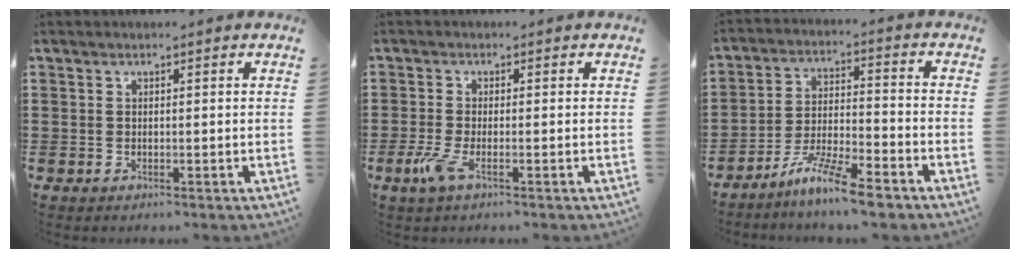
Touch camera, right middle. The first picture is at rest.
{"total": 3.0, "force": [-1.2, 0.6, 2.7], "torque": [-0.068, -0.010, -0.028]}
{"total": 8.1, "force": [-6.7, 0.4, 4.6], "torque": [-0.092, -0.002, -0.127]}